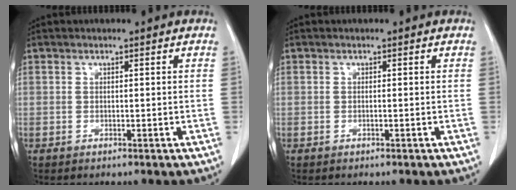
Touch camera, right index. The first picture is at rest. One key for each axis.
{"total": 0.0}